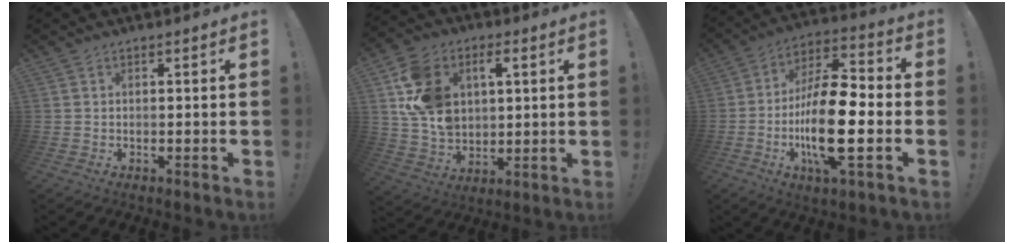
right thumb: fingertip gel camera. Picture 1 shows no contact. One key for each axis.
{"total": 15.8, "fx": 5.0, "fy": 11.8, "fz": 9.2, "tx": -0.176, "ty": -0.014, "tz": 0.100}
{"total": 20.4, "fx": -4.7, "fy": 7.0, "fz": 18.5, "tx": -0.343, "ty": 0.010, "tz": -0.079}